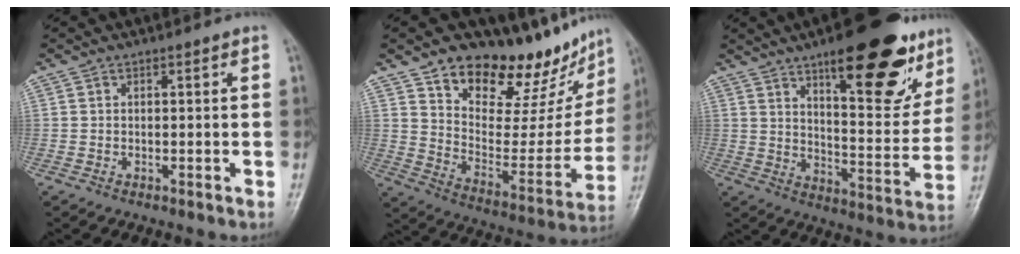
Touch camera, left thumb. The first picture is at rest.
{"total": 22.8, "force": [17.8, 9.4, 10.9], "torque": [-0.104, -0.100, 0.267]}
{"total": 23.0, "force": [13.4, 7.8, 17.0], "torque": [-0.191, -0.056, 0.197]}